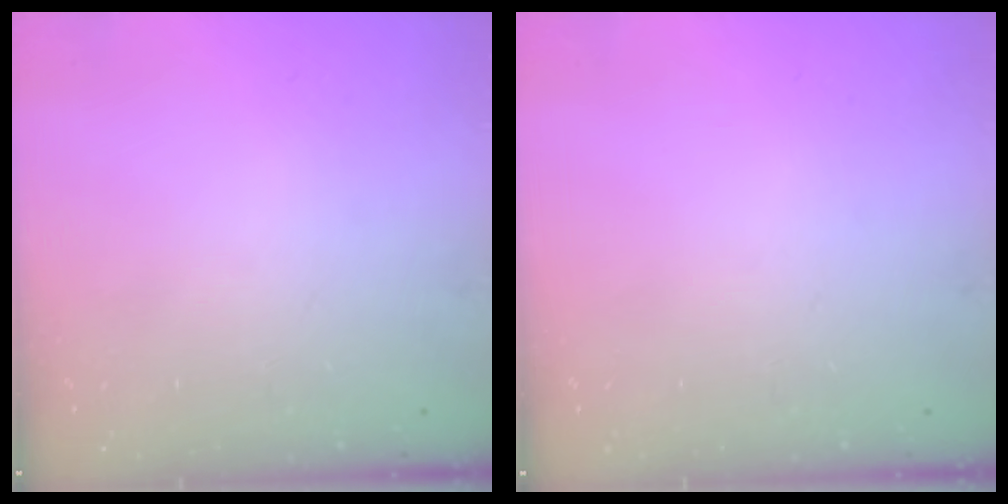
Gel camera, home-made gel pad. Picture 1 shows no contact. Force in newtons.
{"total": 0.0}